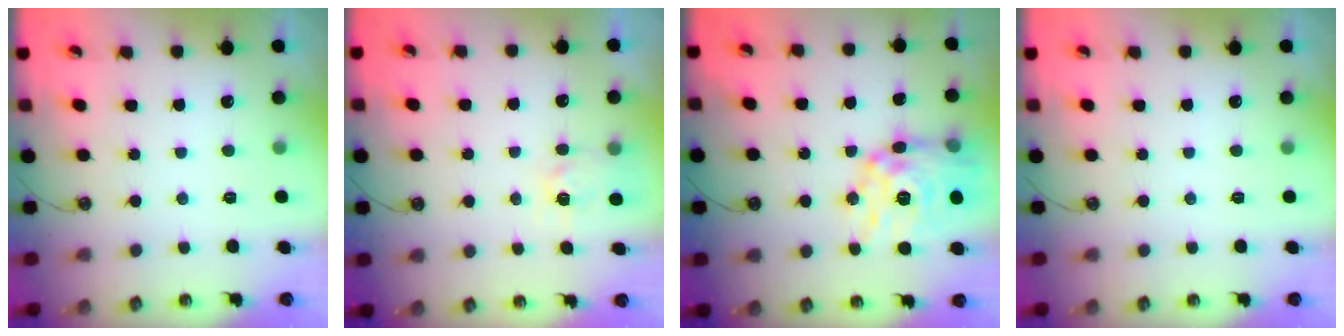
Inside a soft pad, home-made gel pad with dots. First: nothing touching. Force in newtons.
{"total": 4.4, "press": 4.4, "slide": 0.5}
{"total": 18.6, "press": 18.5, "slide": 1.8}
{"total": 0.0}